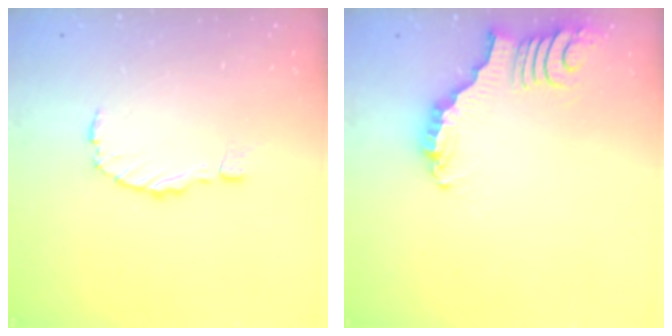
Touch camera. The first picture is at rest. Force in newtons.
{"total": 3.0, "press": 2.9, "slide": 0.7}